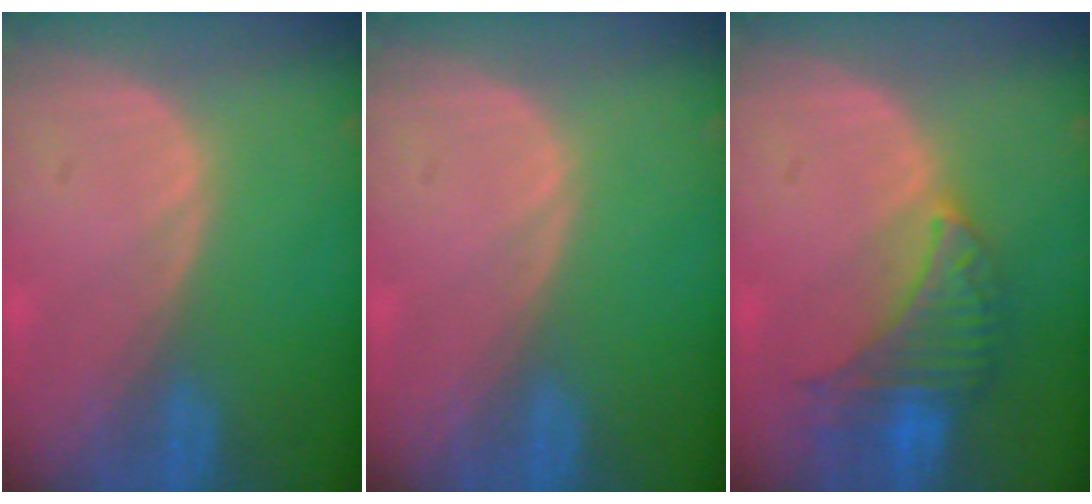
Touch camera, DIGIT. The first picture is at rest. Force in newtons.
{"total": 0.0}
{"total": 7.0, "press": 6.8, "slide": 1.5}